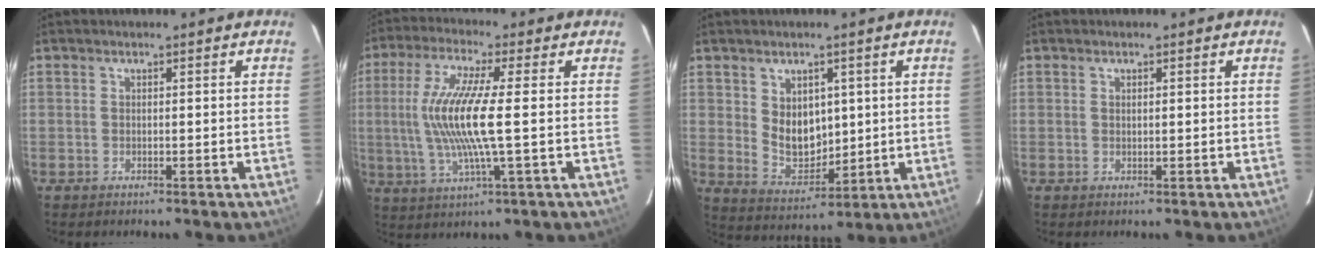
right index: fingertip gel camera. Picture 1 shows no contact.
{"total": 12.7, "force": [-0.1, 0.8, 12.7], "torque": [-0.252, -0.006, 0.001]}
{"total": 8.4, "force": [2.2, 6.3, 5.1], "torque": [-0.090, -0.006, 0.062]}
{"total": 0.6, "force": [0.3, 0.3, 0.4], "torque": [-0.008, 0.003, 0.006]}